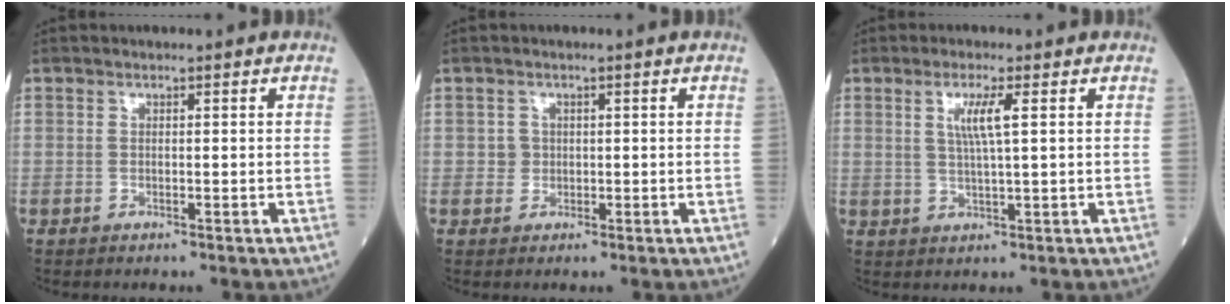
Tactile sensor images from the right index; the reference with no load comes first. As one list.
[{"total": 1.5, "force": [0.0, 1.5, 0.1], "torque": [0.001, 0.004, 0.000]}, {"total": 4.3, "force": [1.3, -0.1, 4.1], "torque": [-0.083, 0.001, 0.027]}]